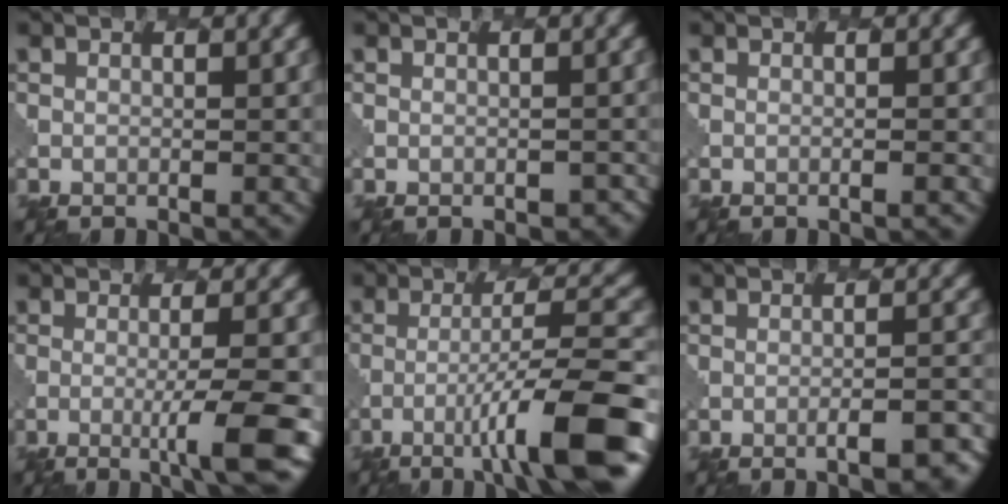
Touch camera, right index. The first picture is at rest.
{"total": 1.8, "force": [-1.3, 1.0, 0.9], "torque": [-0.014, 0.002, -0.005]}
{"total": 0.6, "force": [-0.1, 0.1, 0.6], "torque": [-0.004, 0.000, -0.005]}
{"total": 5.3, "force": [-1.5, 0.7, 5.0], "torque": [-0.073, 0.001, -0.027]}
{"total": 9.7, "force": [-4.8, 1.2, 8.3], "torque": [-0.122, 0.016, -0.075]}
{"total": 4.5, "force": [-2.7, 1.2, 3.4], "torque": [-0.042, 0.007, -0.029]}